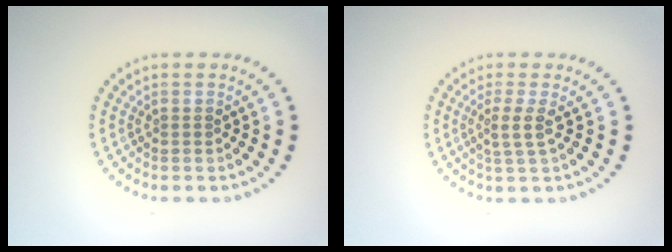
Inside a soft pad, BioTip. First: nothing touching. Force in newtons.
{"total": 1.7, "press": 1.3, "slide": 1.1}